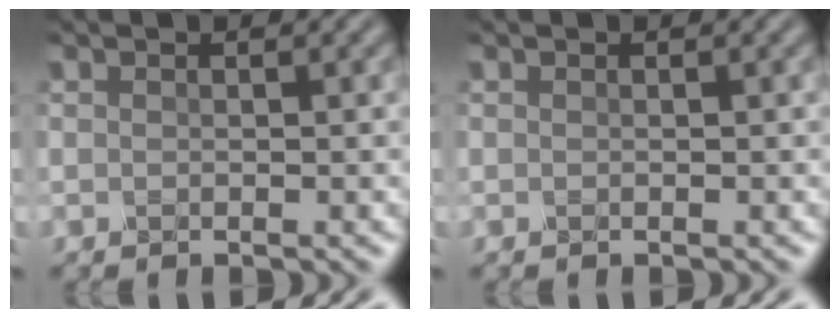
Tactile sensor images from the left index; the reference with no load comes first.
{"total": 0.0}